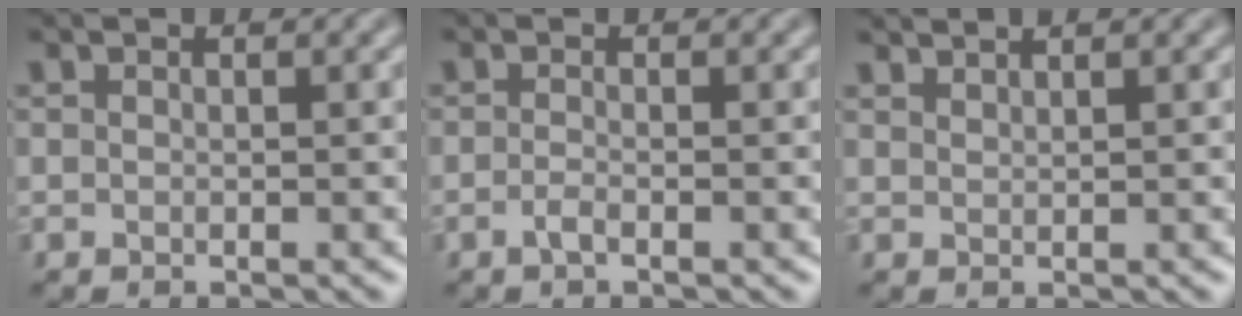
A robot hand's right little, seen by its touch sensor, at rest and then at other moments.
{"total": 0.9, "force": [-0.7, -0.6, -0.1], "torque": [-0.005, 0.006, -0.021]}
{"total": 1.4, "force": [1.2, -0.5, -0.6], "torque": [0.003, 0.000, 0.021]}